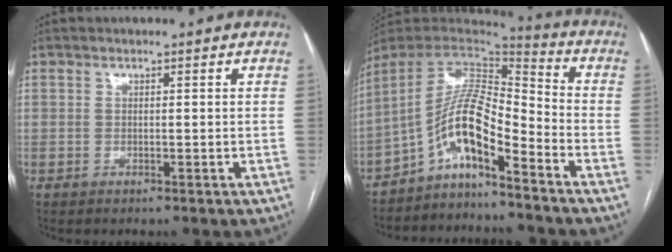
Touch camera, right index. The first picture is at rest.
{"total": 11.3, "force": [-6.7, 1.9, 9.0], "torque": [-0.155, 0.025, -0.119]}